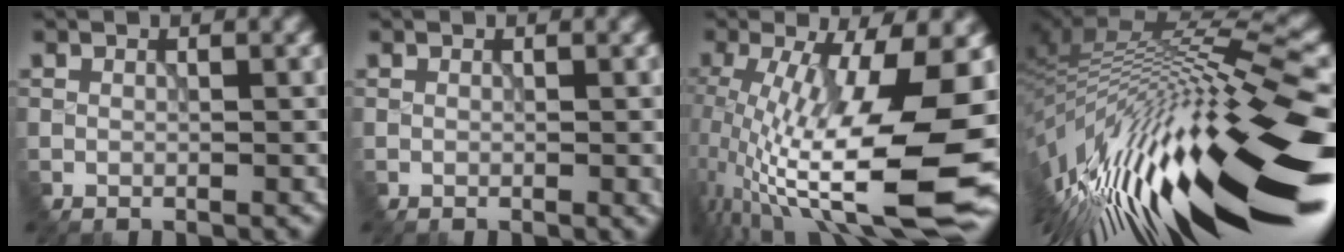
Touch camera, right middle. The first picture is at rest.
{"total": 1.1, "force": [-0.2, 0.3, 1.0], "torque": [-0.009, 0.003, 0.000]}
{"total": 15.1, "force": [-1.8, 4.6, 14.3], "torque": [-0.260, -0.008, -0.011]}
{"total": 16.4, "force": [-4.9, 4.3, 15.1], "torque": [-0.259, 0.006, -0.091]}